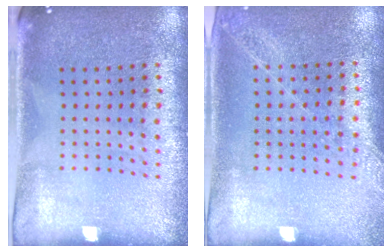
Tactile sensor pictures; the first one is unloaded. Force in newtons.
{"total": 1.2, "press": 1.2, "slide": 0.2}